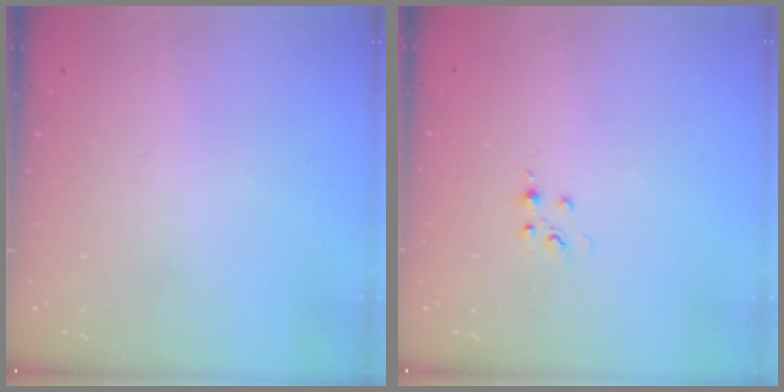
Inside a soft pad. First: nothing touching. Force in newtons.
{"total": 3.8, "press": 3.8, "slide": 0.5}